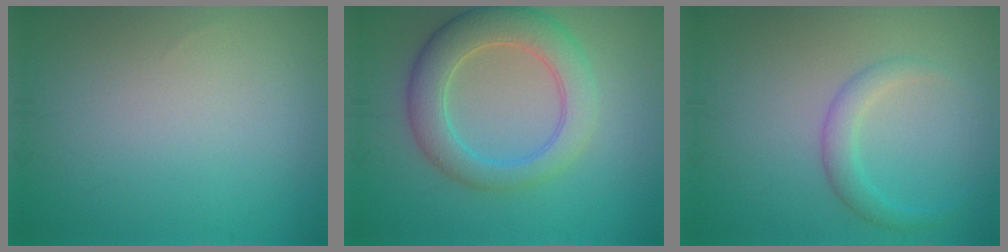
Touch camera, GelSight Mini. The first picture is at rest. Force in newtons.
{"total": 5.7, "press": 5.7, "slide": 0.5}
{"total": 2.1, "press": 2.1, "slide": 0.1}